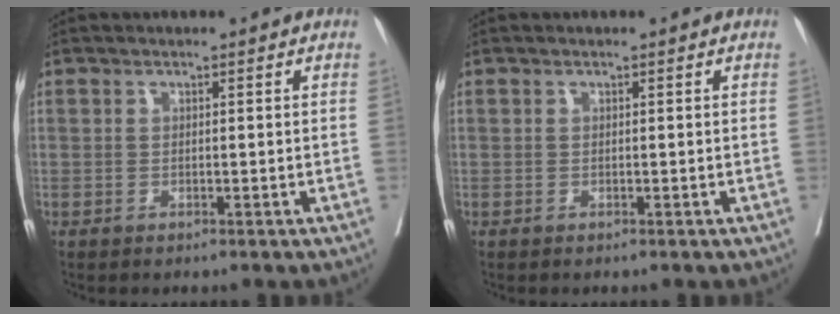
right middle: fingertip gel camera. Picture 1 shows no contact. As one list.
[{"total": 0.0}]